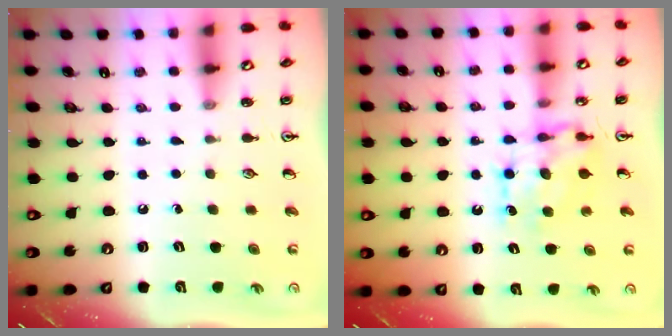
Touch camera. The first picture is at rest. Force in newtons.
{"total": 7.5, "press": 7.5, "slide": 0.5}